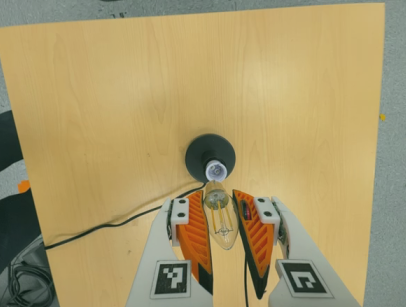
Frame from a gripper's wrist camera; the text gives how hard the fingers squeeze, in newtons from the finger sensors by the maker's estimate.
{"total": 19.9, "left": 21.3, "right": 18.4}